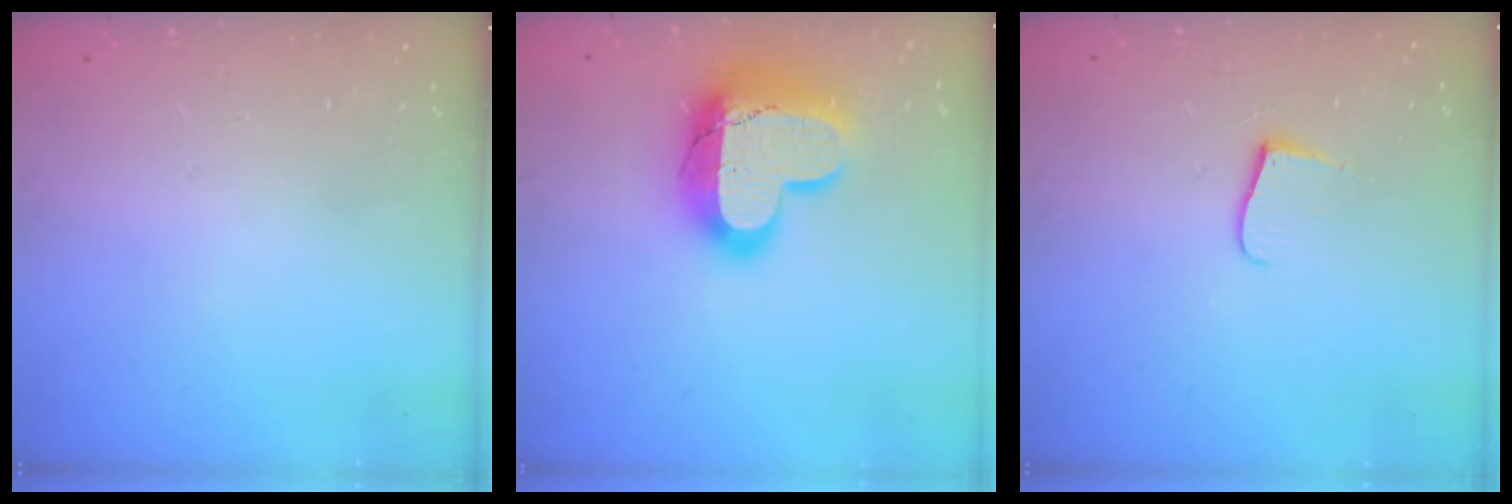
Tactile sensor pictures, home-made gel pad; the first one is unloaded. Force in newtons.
{"total": 24.2, "press": 24.2, "slide": 1.6}
{"total": 6.9, "press": 6.9, "slide": 0.7}